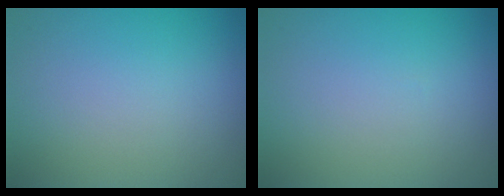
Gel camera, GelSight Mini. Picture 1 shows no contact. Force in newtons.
{"total": 0.0}